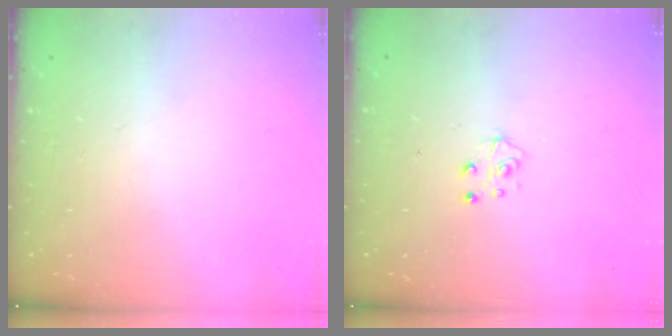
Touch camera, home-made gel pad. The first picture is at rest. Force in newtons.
{"total": 5.1, "press": 5.1, "slide": 0.5}